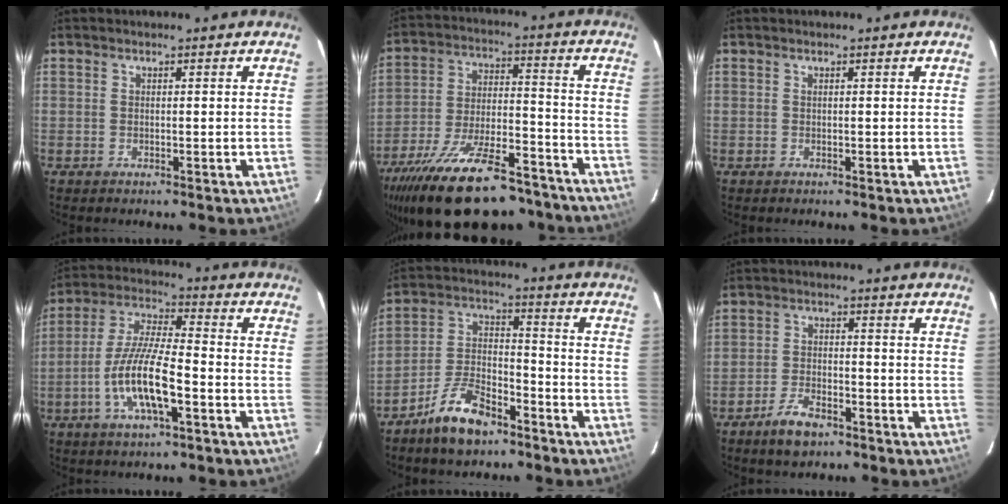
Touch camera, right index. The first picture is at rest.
{"total": 26.6, "force": [-20.5, 9.5, 14.0], "torque": [-0.264, -0.025, -0.303]}
{"total": 0.0}
{"total": 12.4, "force": [-4.8, 2.7, 11.1], "torque": [-0.229, -0.005, -0.093]}
{"total": 10.8, "force": [-7.8, 4.4, 6.0], "torque": [-0.126, 0.017, -0.144]}
{"total": 6.3, "force": [-4.5, 2.7, 3.5], "torque": [-0.085, 0.000, -0.080]}